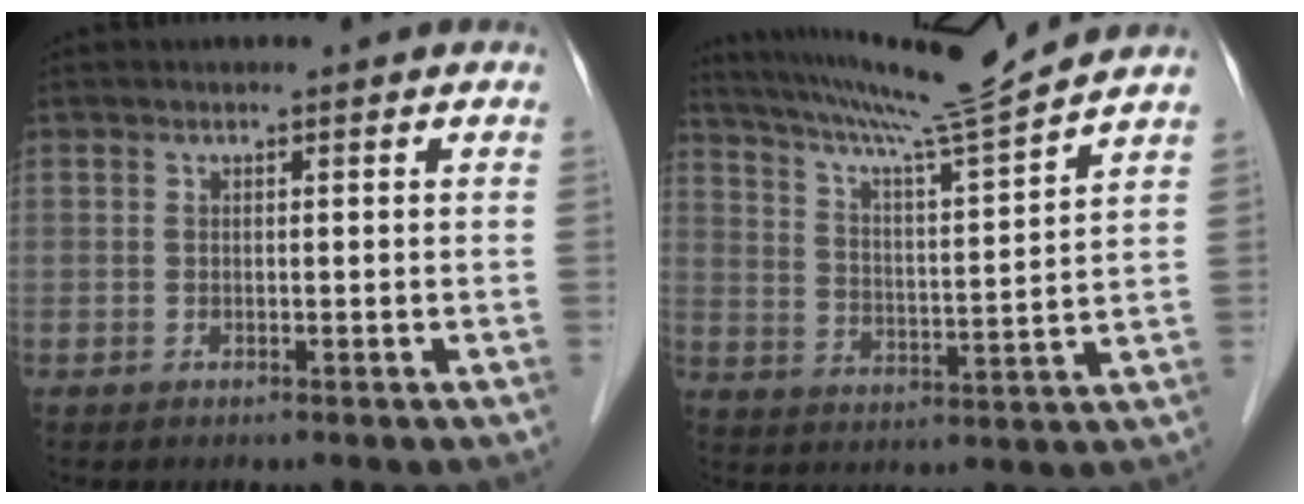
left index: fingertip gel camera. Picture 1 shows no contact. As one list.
[{"total": 14.2, "force": [12.9, -2.5, 5.3], "torque": [-0.100, -0.024, 0.207]}]